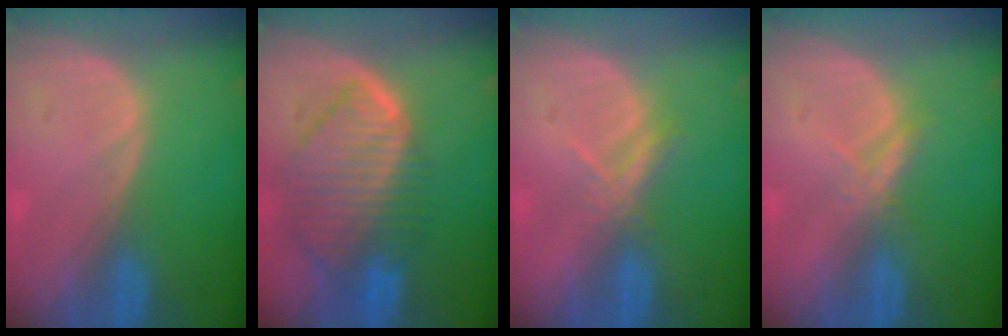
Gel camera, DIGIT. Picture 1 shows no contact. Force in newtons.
{"total": 10.1, "press": 8.8, "slide": 5.1}
{"total": 2.6, "press": 2.5, "slide": 0.9}
{"total": 2.1, "press": 2.1, "slide": 0.2}